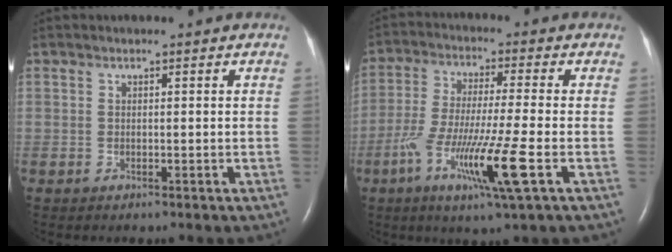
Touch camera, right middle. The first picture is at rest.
{"total": 11.8, "force": [-4.6, -0.4, 10.8], "torque": [-0.217, -0.024, -0.086]}